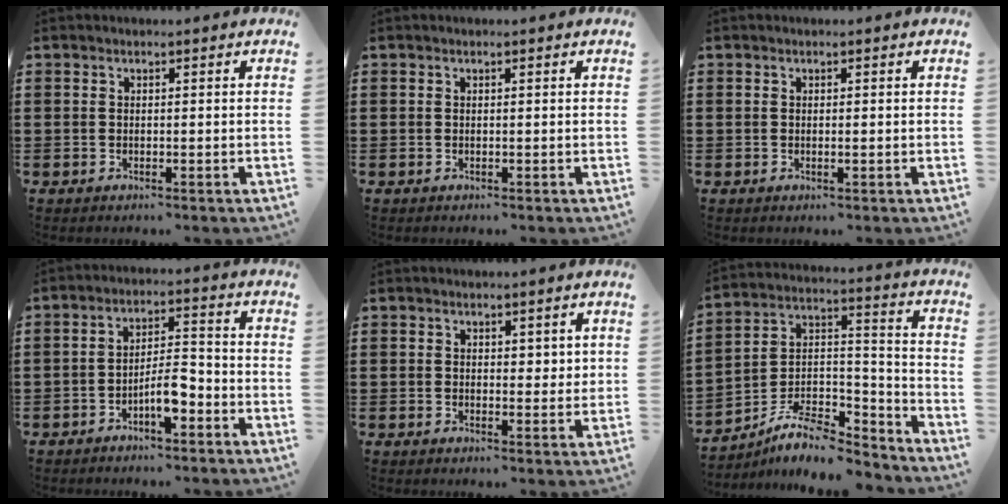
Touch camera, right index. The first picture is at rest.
{"total": 0.0}
{"total": 0.5, "force": [0.0, 0.0, 0.5], "torque": [-0.010, -0.002, 0.000]}
{"total": 5.7, "force": [-3.1, 1.8, 4.5], "torque": [-0.090, 0.005, -0.060]}
{"total": 2.0, "force": [1.5, 1.2, 0.5], "torque": [0.002, 0.001, 0.026]}
{"total": 9.2, "force": [-7.6, 3.1, 4.1], "torque": [-0.074, 0.025, -0.147]}